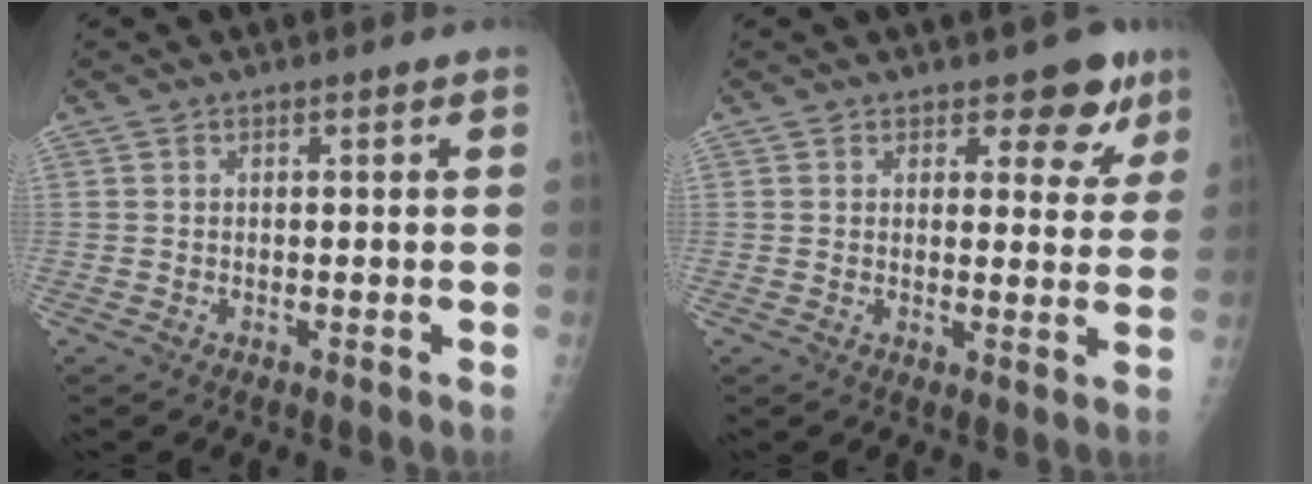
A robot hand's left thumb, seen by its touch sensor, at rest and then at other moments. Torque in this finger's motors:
{"motor_torque": [0.05, 0.15, -0.16, -0.30, 0.03]}